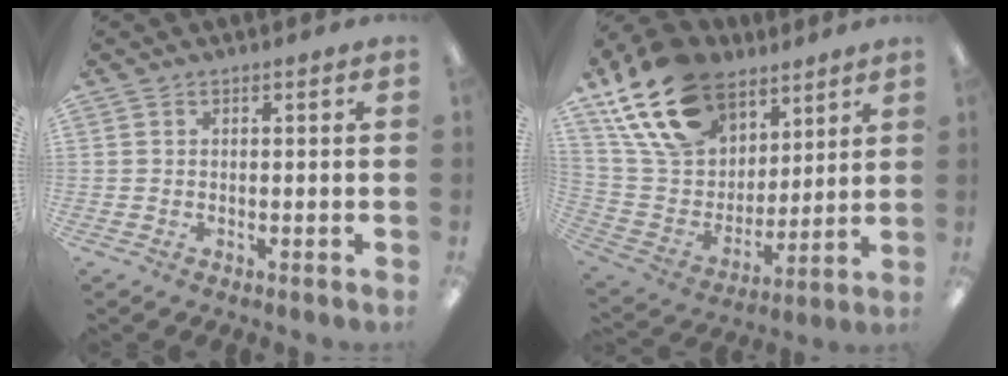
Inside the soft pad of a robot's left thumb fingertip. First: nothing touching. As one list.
[{"total": 21.5, "force": [14.0, 12.9, 9.8], "torque": [-0.202, -0.063, 0.265]}]